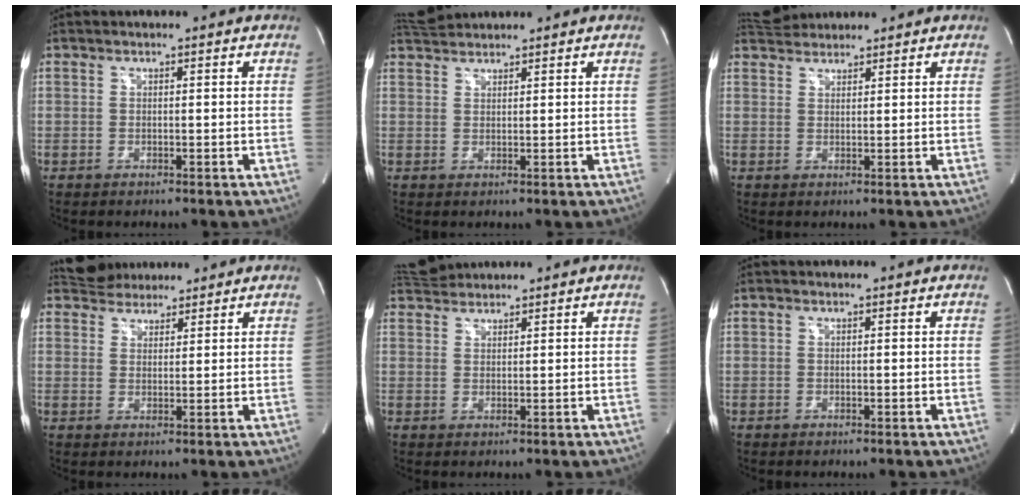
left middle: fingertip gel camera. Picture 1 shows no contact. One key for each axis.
{"total": 3.2, "fx": 3.2, "fy": 0.4, "fz": 0.1, "tx": -0.013, "ty": 0.023, "tz": 0.064}
{"total": 4.4, "fx": 4.2, "fy": 1.2, "fz": 0.6, "tx": -0.015, "ty": 0.031, "tz": 0.076}
{"total": 5.7, "fx": 5.2, "fy": 2.3, "fz": 0.9, "tx": -0.015, "ty": 0.024, "tz": 0.088}
{"total": 3.7, "fx": 3.6, "fy": 0.7, "fz": 0.1, "tx": -0.014, "ty": 0.024, "tz": 0.072}
{"total": 0.0}